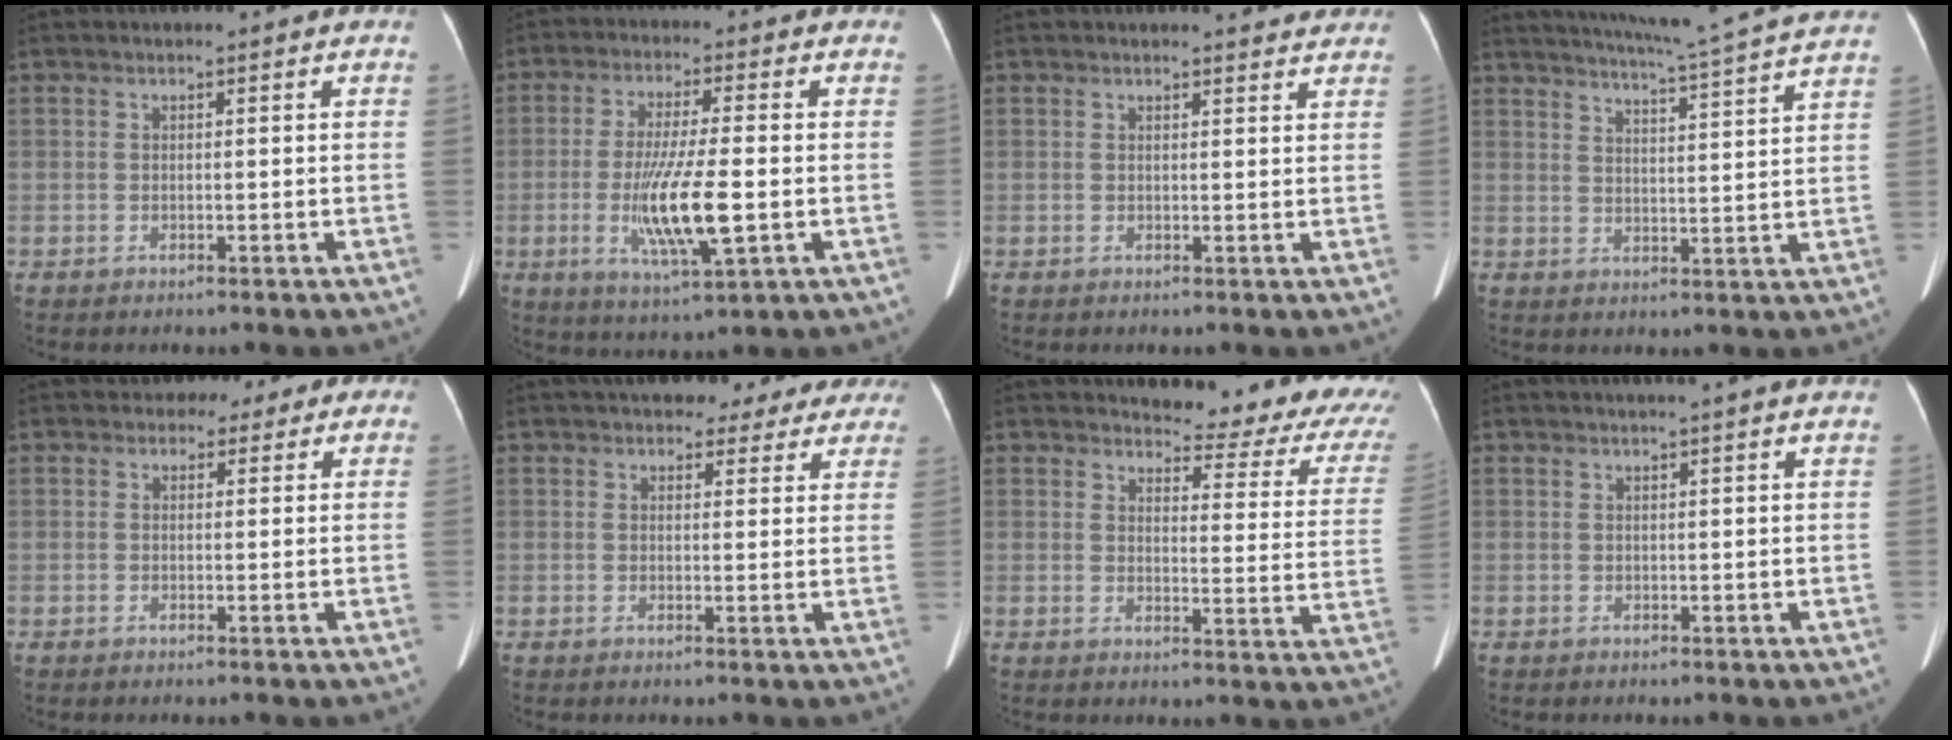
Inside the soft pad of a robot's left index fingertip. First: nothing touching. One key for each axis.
{"total": 11.2, "fx": -2.1, "fy": 1.2, "fz": 10.9, "tx": -0.210, "ty": -0.019, "tz": -0.036}
{"total": 3.8, "fx": 3.6, "fy": 0.9, "fz": 0.6, "tx": -0.005, "ty": -0.005, "tz": 0.030}
{"total": 17.7, "fx": 16.1, "fy": -1.6, "fz": 7.1, "tx": -0.128, "ty": -0.028, "tz": 0.204}
{"total": 3.5, "fx": 2.1, "fy": 2.8, "fz": 0.3, "tx": 0.002, "ty": 0.008, "tz": 0.011}
{"total": 12.5, "fx": 10.8, "fy": 5.2, "fz": 3.7, "tx": -0.017, "ty": 0.021, "tz": 0.113}
{"total": 14.1, "fx": 12.8, "fy": 2.9, "fz": 5.1, "tx": -0.043, "ty": -0.063, "tz": 0.121}
{"total": 5.0, "fx": 4.4, "fy": -0.3, "fz": 2.4, "tx": -0.032, "ty": 0.021, "tz": 0.047}